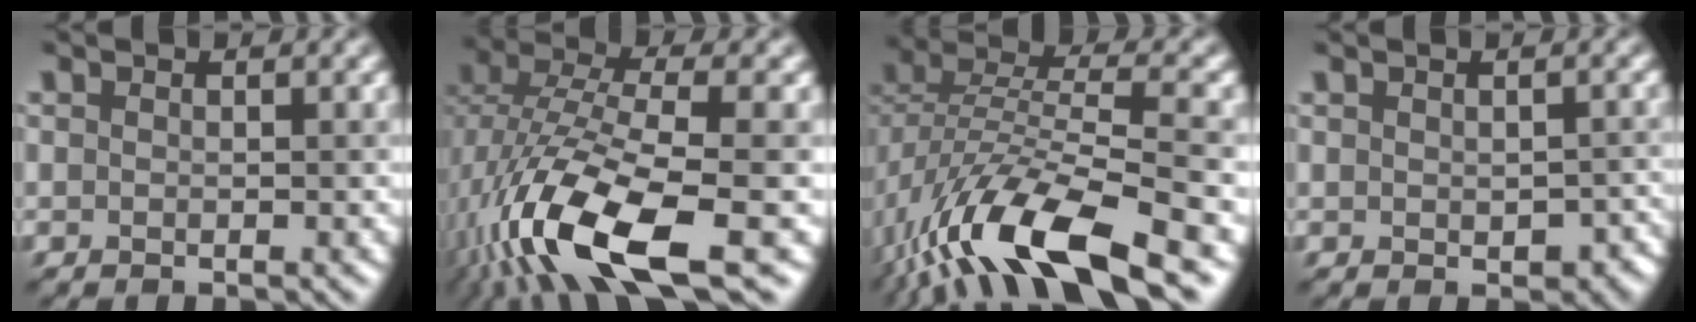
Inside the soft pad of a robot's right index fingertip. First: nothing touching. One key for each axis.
{"total": 12.3, "fx": -5.1, "fy": 4.3, "fz": 10.3, "tx": -0.222, "ty": -0.006, "tz": -0.102}
{"total": 11.9, "fx": -6.6, "fy": 3.7, "fz": 9.2, "tx": -0.182, "ty": 0.002, "tz": -0.132}
{"total": 2.4, "fx": -0.4, "fy": 1.6, "fz": 1.7, "tx": -0.021, "ty": -0.010, "tz": -0.001}